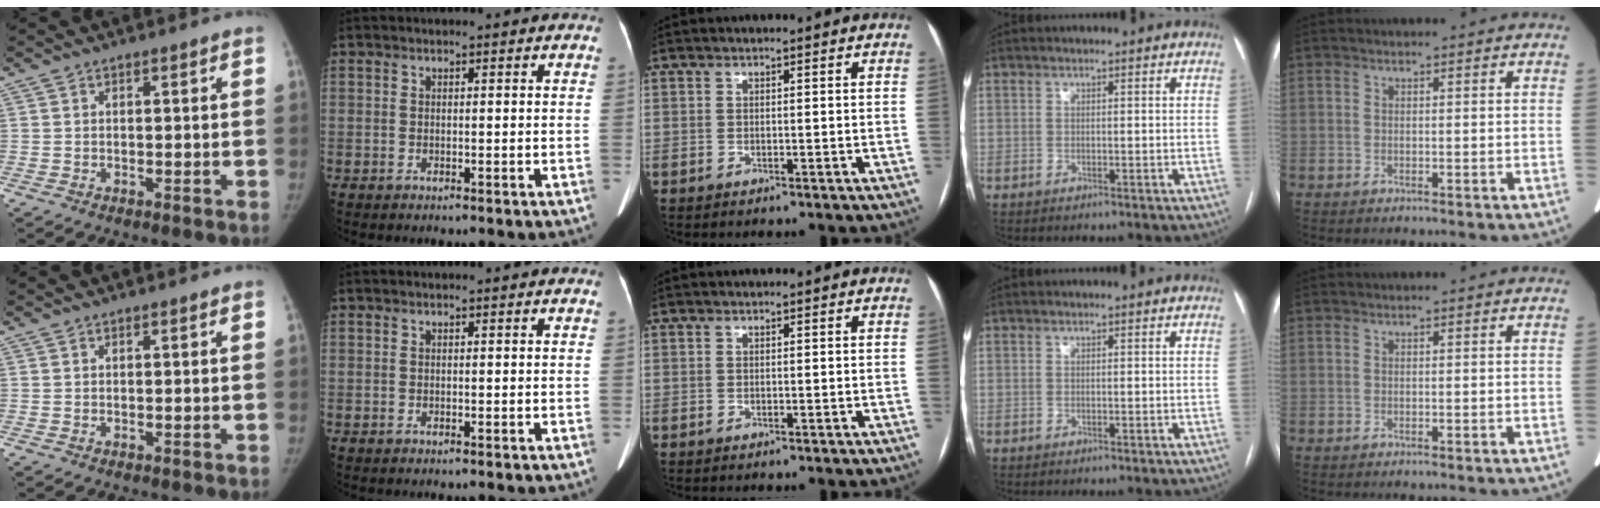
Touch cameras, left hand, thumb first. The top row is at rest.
{}